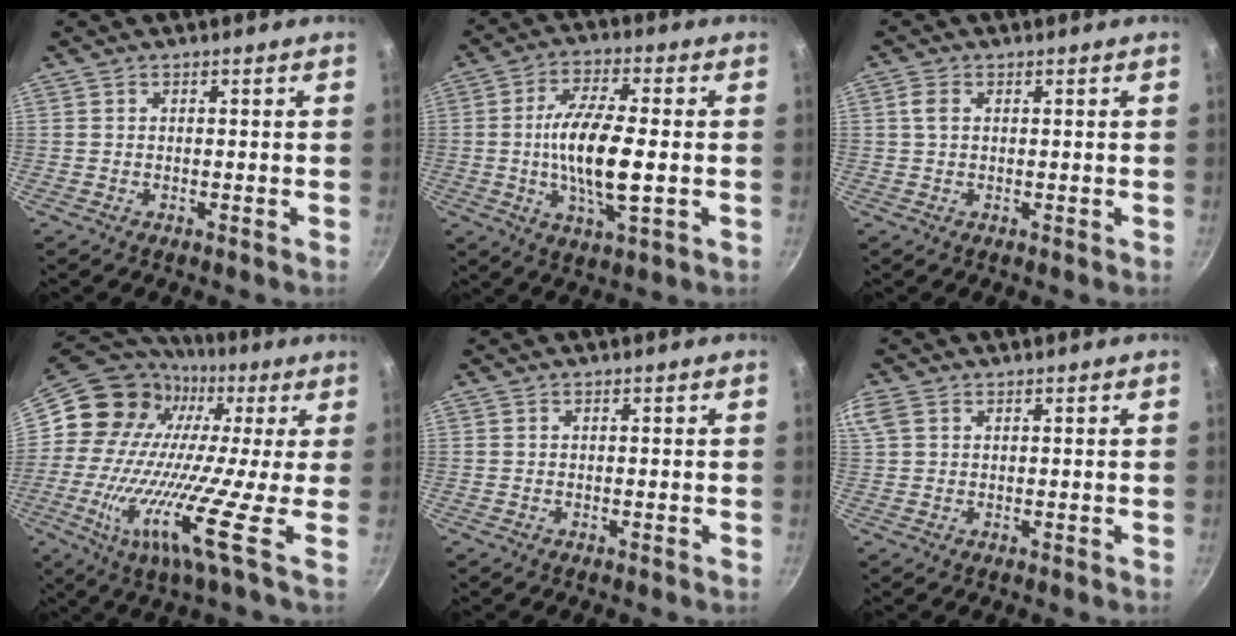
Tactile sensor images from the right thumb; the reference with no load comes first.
{"total": 13.1, "force": [-0.9, 4.3, 12.4], "torque": [-0.236, 0.007, -0.020]}
{"total": 2.1, "force": [0.5, 1.4, 1.5], "torque": [-0.027, 0.001, 0.007]}
{"total": 20.0, "force": [0.4, 8.5, 18.0], "torque": [-0.314, 0.009, -0.022]}
{"total": 0.0}
{"total": 3.7, "force": [1.6, 2.4, 2.3], "torque": [-0.054, 0.010, 0.037]}